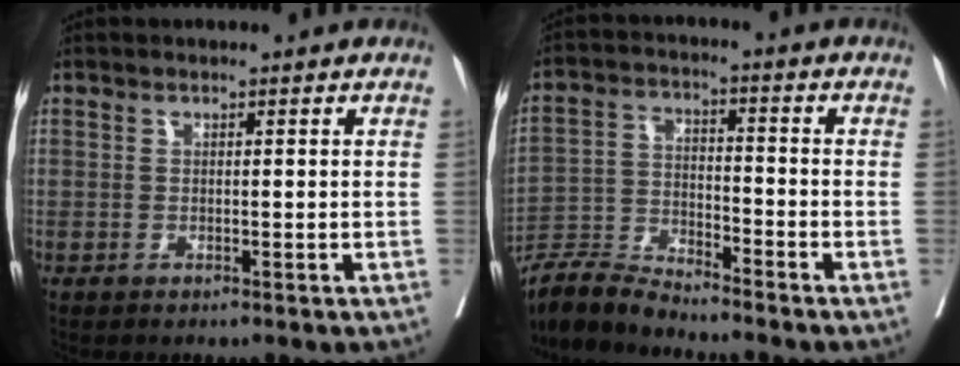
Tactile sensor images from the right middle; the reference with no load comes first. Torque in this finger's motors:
{"motor_torque": [-0.18, -0.18, 0.00, 0.00]}